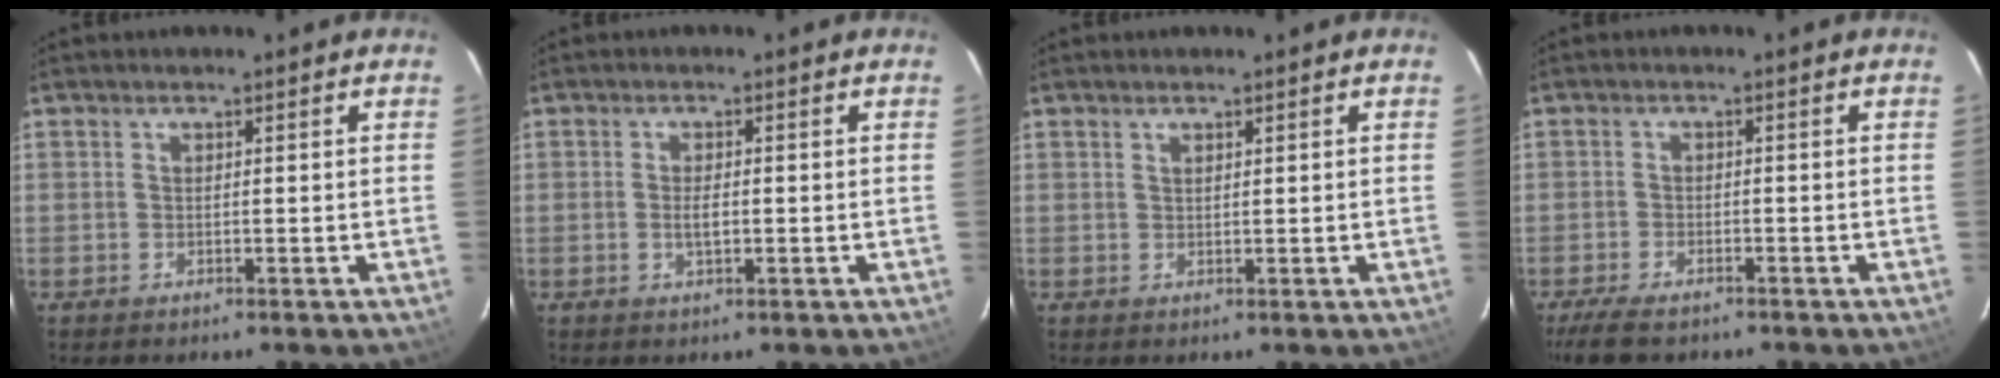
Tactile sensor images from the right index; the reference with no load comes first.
{"total": 2.3, "force": [-0.4, 0.9, 2.1], "torque": [-0.039, -0.003, -0.006]}
{"total": 0.7, "force": [0.6, 0.2, 0.2], "torque": [-0.005, 0.001, 0.011]}
{"total": 6.1, "force": [-4.8, 2.1, 3.1], "torque": [-0.083, -0.015, -0.089]}